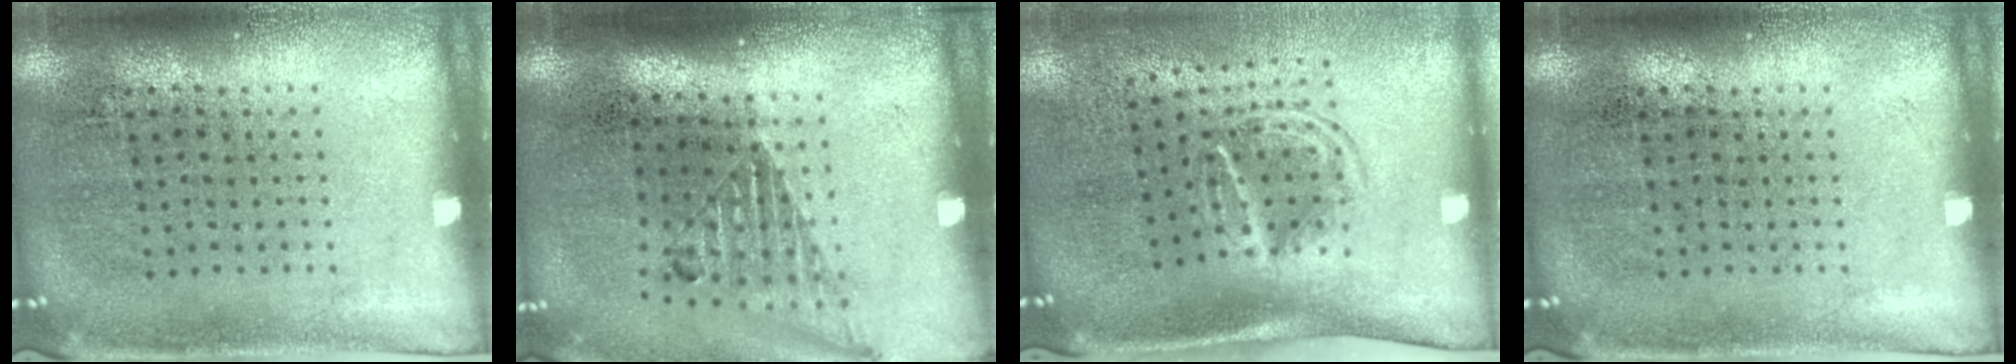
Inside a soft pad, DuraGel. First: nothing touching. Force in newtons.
{"total": 1.2, "press": 1.0, "slide": 0.6}
{"total": 1.7, "press": 1.1, "slide": 1.3}
{"total": 0.0}